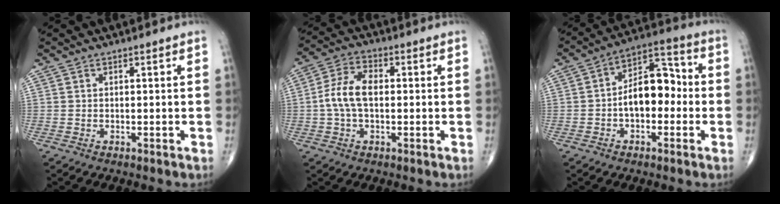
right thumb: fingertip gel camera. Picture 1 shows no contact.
{"total": 7.9, "force": [-0.1, 4.5, 6.5], "torque": [-0.133, 0.021, -0.009]}
{"total": 11.1, "force": [-1.2, 6.5, 8.8], "torque": [-0.117, 0.039, -0.033]}